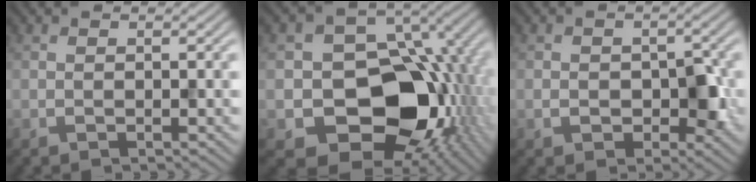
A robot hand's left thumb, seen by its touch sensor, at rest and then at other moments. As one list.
[{"total": 16.8, "force": [-3.2, 12.9, 10.3], "torque": [-0.162, -0.030, -0.047]}, {"total": 3.9, "force": [-0.8, 2.9, 2.5], "torque": [-0.042, -0.010, -0.012]}]